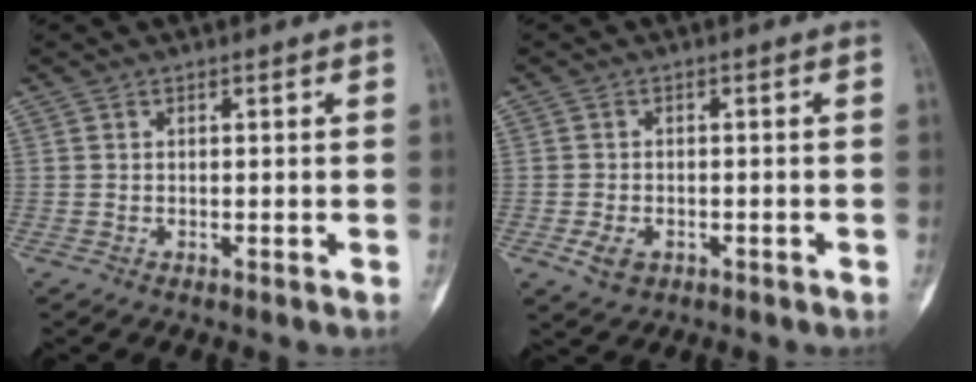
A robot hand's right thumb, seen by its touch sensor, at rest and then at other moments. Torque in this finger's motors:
{"motor_torque": [0.72, 0.46, 0.35, -0.08, 0.18]}